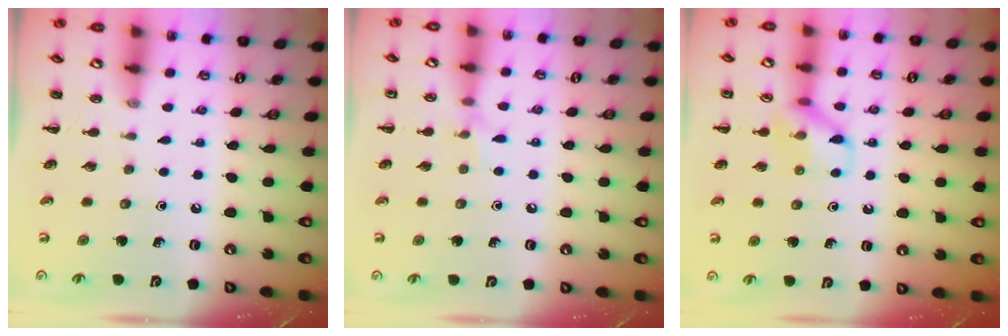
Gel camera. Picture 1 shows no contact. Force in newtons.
{"total": 5.8, "press": 5.5, "slide": 1.6}
{"total": 10.0, "press": 10.0, "slide": 0.6}